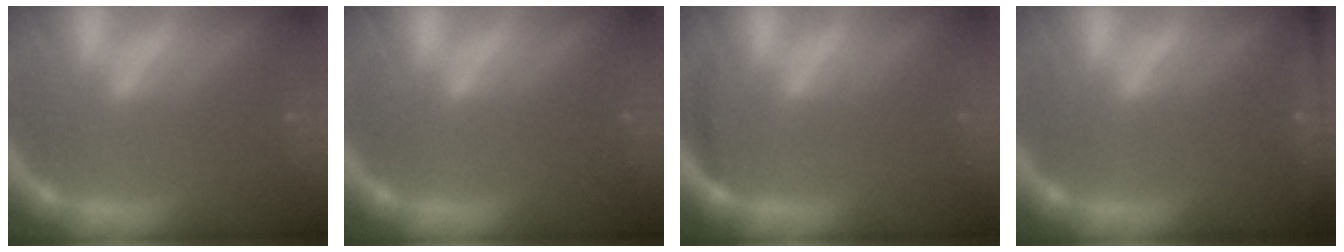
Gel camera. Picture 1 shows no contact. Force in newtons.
{"total": 0.0}
{"total": 0.9}
{"total": 3.0}